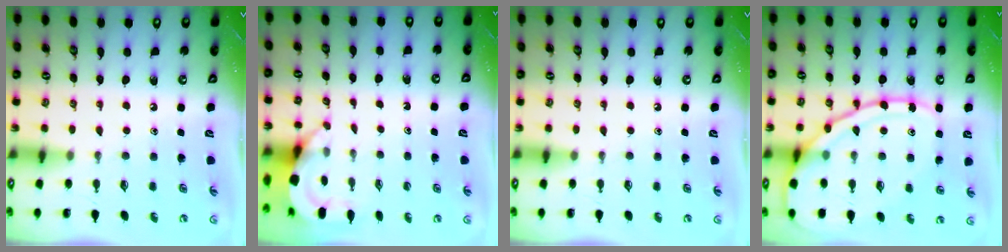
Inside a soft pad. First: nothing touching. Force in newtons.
{"total": 3.7, "press": 3.7, "slide": 0.2}
{"total": 0.0}
{"total": 16.2, "press": 16.2, "slide": 1.4}